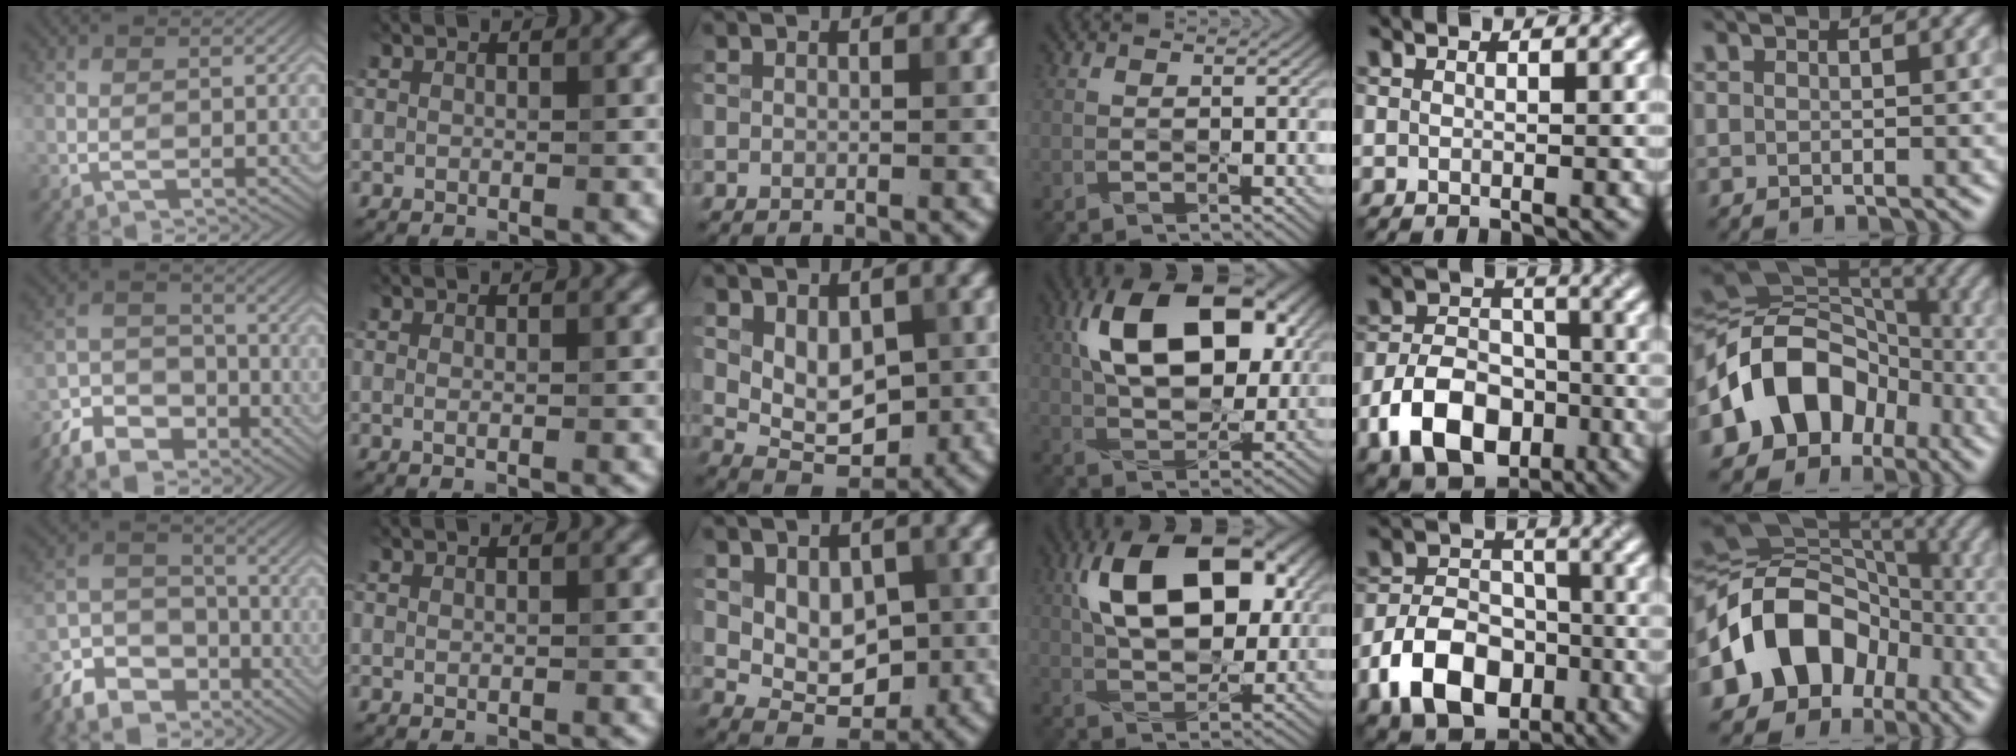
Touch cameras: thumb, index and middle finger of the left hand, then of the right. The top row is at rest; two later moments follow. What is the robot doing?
{"motion": "wipe", "object": "bowl"}